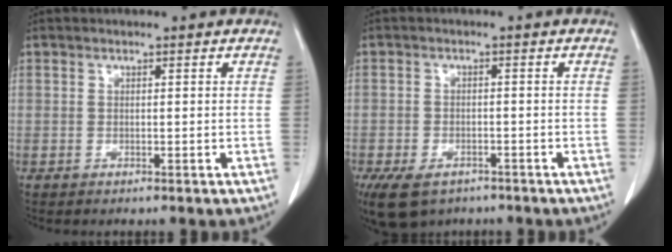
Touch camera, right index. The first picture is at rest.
{"total": 8.4, "force": [-5.6, 4.8, 4.0], "torque": [-0.084, -0.006, -0.085]}